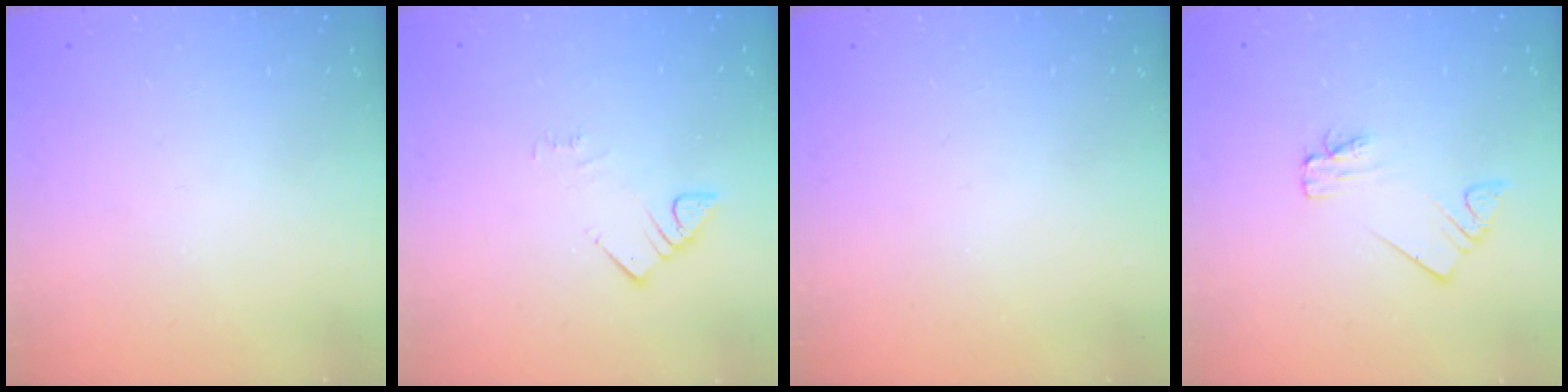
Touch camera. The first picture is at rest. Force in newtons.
{"total": 2.8, "press": 2.8, "slide": 0.2}
{"total": 0.0}
{"total": 2.0, "press": 2.0, "slide": 0.1}